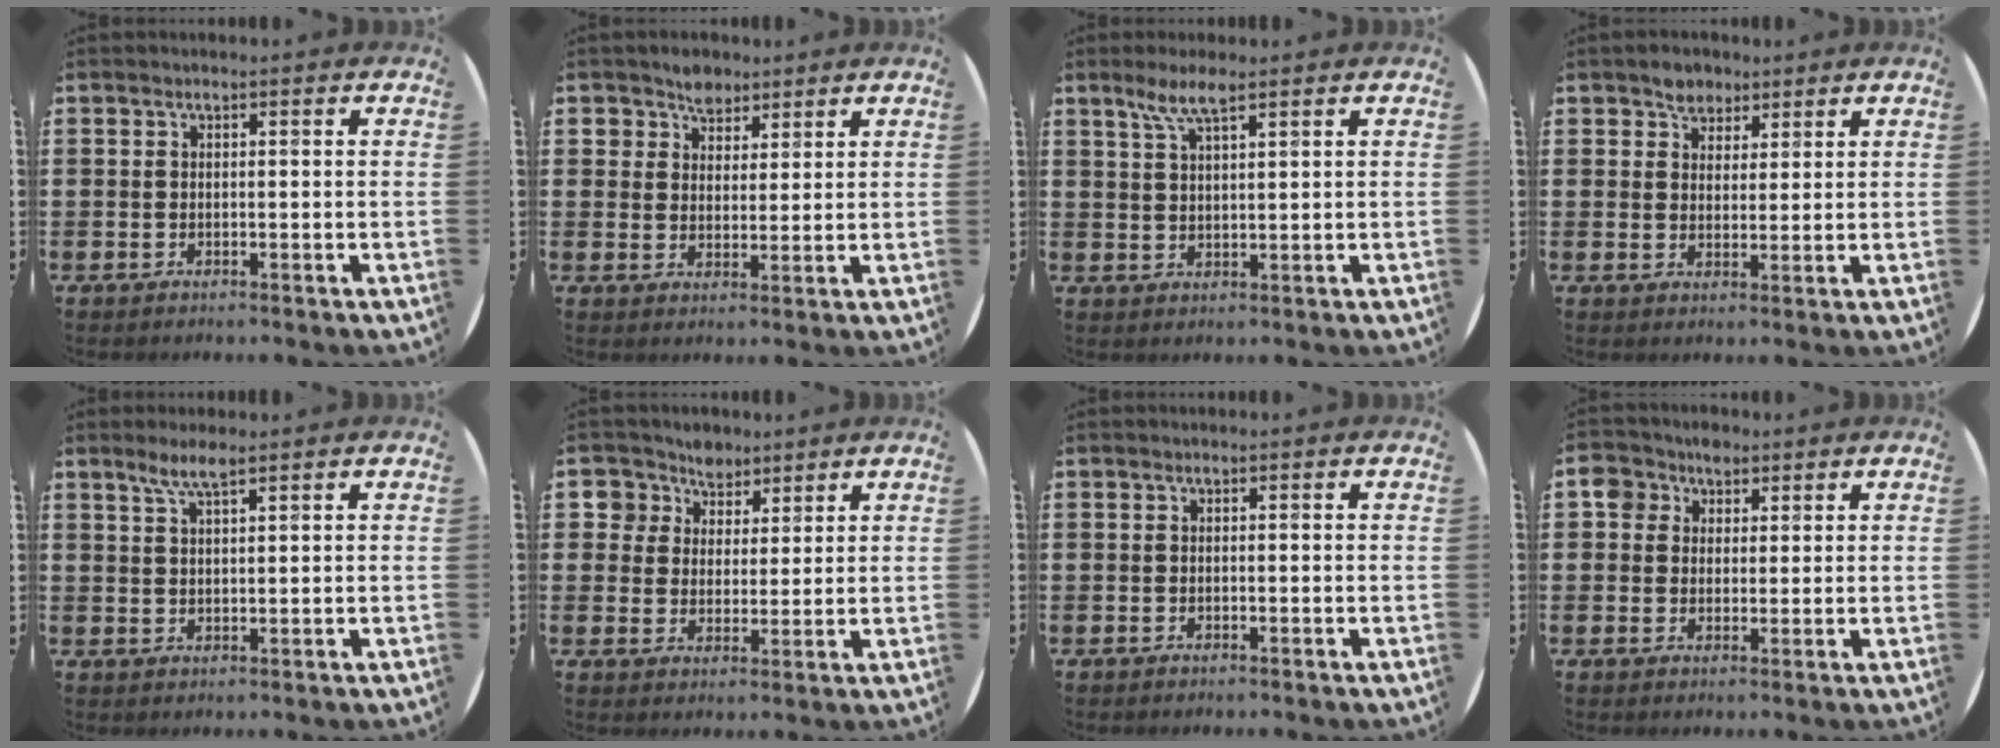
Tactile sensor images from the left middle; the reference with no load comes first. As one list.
[{"total": 3.9, "force": [3.1, 2.3, 0.2], "torque": [-0.009, 0.004, 0.056]}, {"total": 4.3, "force": [3.0, 0.9, 2.9], "torque": [-0.063, 0.007, 0.053]}, {"total": 3.3, "force": [2.6, 2.0, 0.2], "torque": [-0.003, 0.004, 0.048]}, {"total": 3.4, "force": [2.6, 0.5, 2.1], "torque": [-0.045, 0.006, 0.046]}, {"total": 5.0, "force": [3.7, 3.4, -0.3], "torque": [-0.023, 0.000, 0.067]}, {"total": 0.0}, {"total": 4.4, "force": [2.6, 3.4, 0.9], "torque": [-0.016, 0.011, 0.046]}]